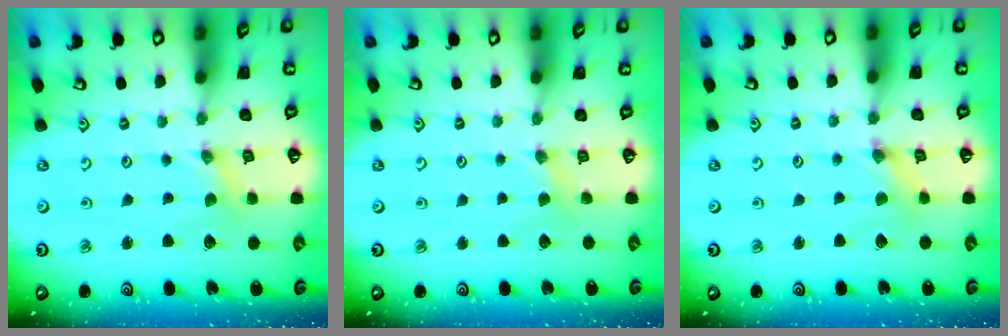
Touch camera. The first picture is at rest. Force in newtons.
{"total": 1.9, "press": 1.9, "slide": 0.4}
{"total": 2.4, "press": 2.3, "slide": 0.4}